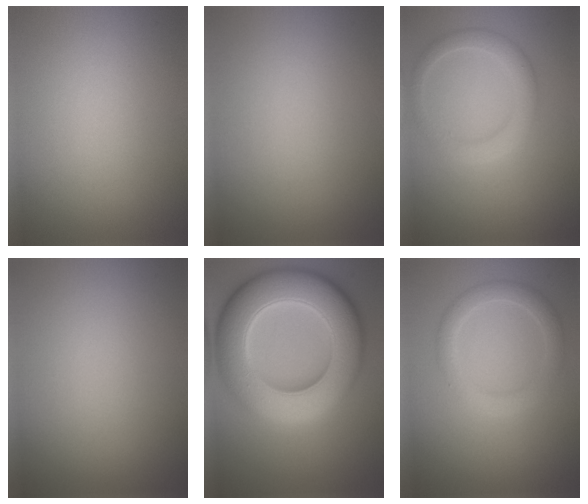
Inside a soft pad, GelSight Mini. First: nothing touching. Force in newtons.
{"total": 0.0}
{"total": 2.7, "press": 2.7, "slide": 0.2}
{"total": 0.0}
{"total": 13.2, "press": 13.1, "slide": 2.1}
{"total": 2.7, "press": 2.7, "slide": 0.1}